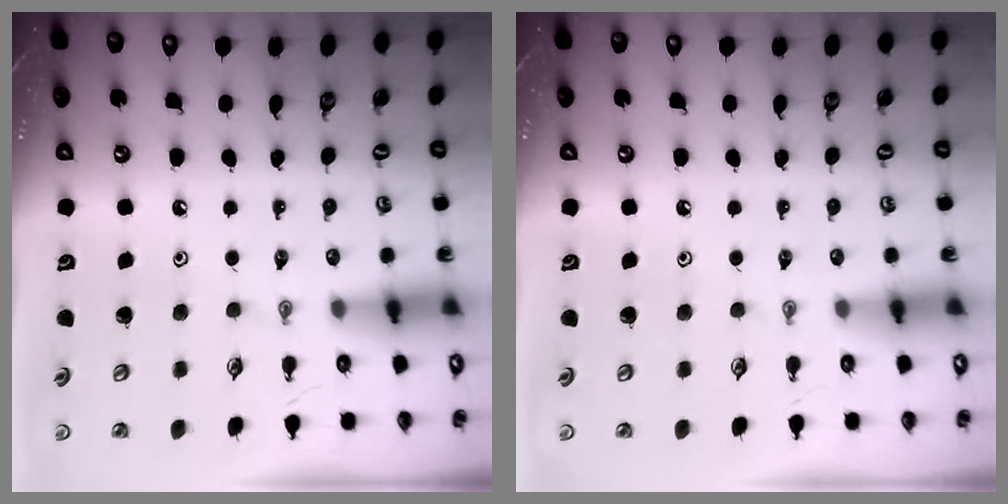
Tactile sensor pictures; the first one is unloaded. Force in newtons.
{"total": 0.0}